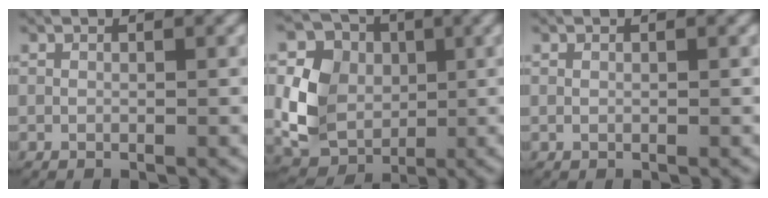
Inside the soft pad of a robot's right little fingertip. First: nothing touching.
{"total": 6.6, "force": [0.1, 5.5, 3.7], "torque": [-0.073, -0.013, 0.000]}
{"total": 0.0}